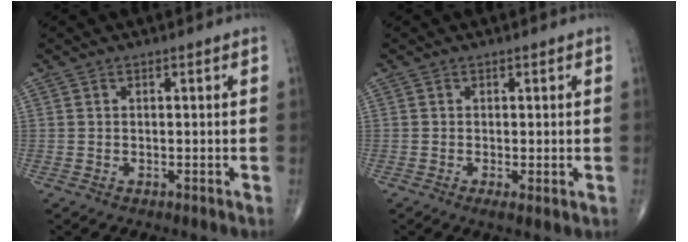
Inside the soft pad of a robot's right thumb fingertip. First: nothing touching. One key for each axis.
{"total": 1.7, "fx": -0.3, "fy": 0.5, "fz": 1.6, "tx": -0.034, "ty": -0.007, "tz": -0.007}